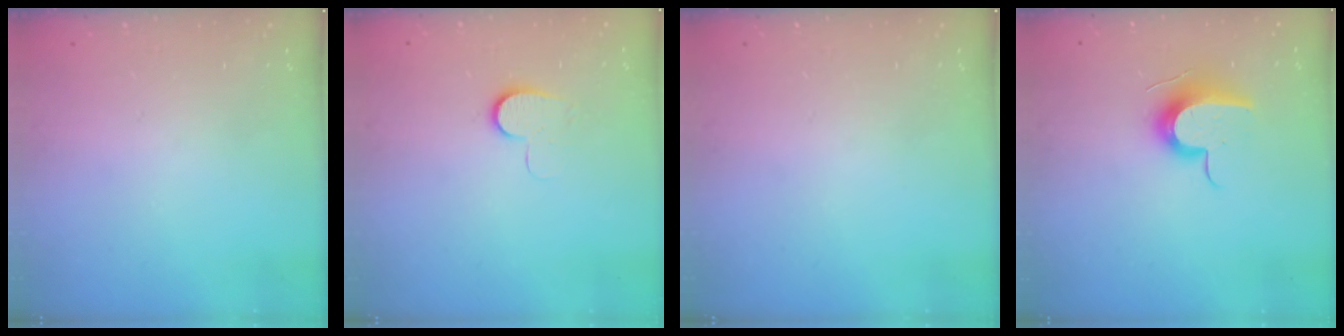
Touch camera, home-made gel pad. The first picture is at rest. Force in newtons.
{"total": 7.4, "press": 7.4, "slide": 0.8}
{"total": 0.0}
{"total": 11.7, "press": 11.6, "slide": 0.6}